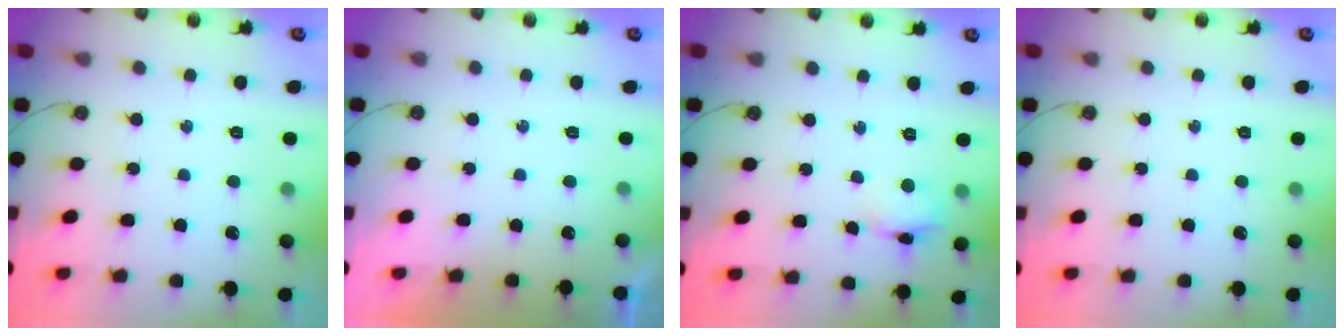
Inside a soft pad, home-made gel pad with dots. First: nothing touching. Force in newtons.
{"total": 0.0}
{"total": 5.9, "press": 5.9, "slide": 0.4}
{"total": 0.0}